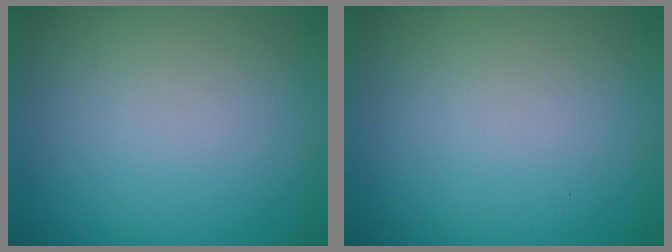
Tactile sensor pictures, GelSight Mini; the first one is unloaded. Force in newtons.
{"total": 0.0}